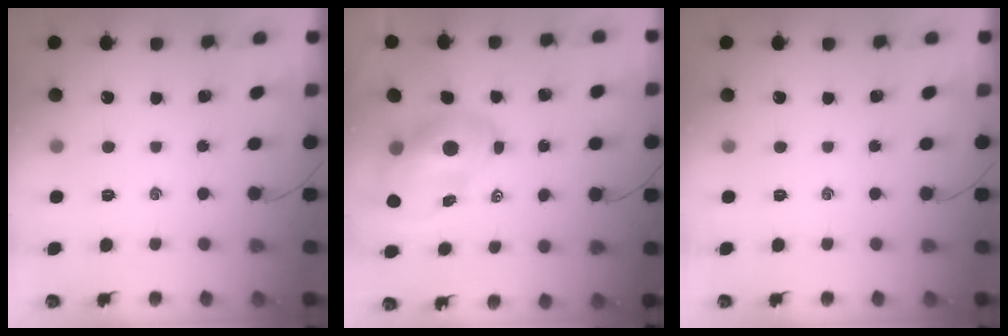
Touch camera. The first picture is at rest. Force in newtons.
{"total": 10.7, "press": 10.3, "slide": 3.1}
{"total": 0.0}